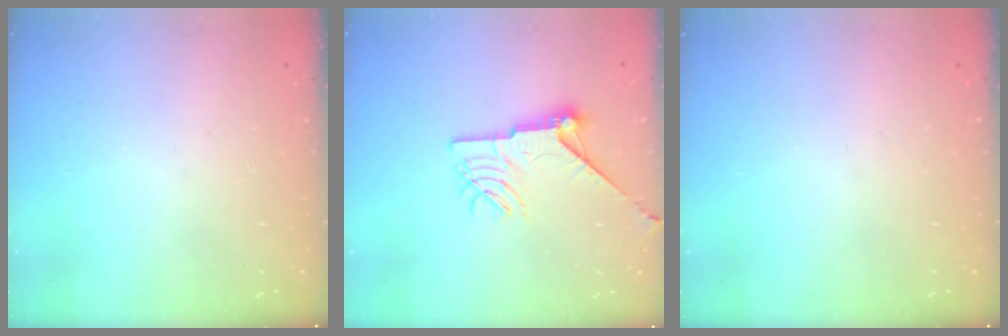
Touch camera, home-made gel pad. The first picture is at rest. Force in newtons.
{"total": 12.0, "press": 12.0, "slide": 1.1}
{"total": 0.0}